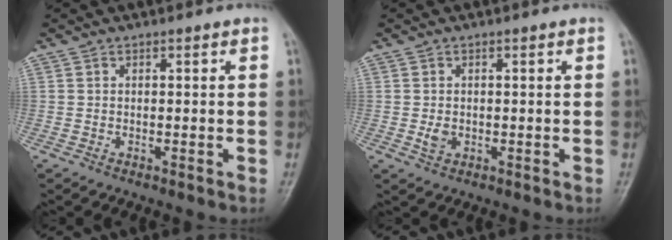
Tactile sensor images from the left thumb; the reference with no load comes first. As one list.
[{"total": 1.9, "force": [-0.2, 1.5, 1.1], "torque": [-0.015, -0.001, 0.000]}]